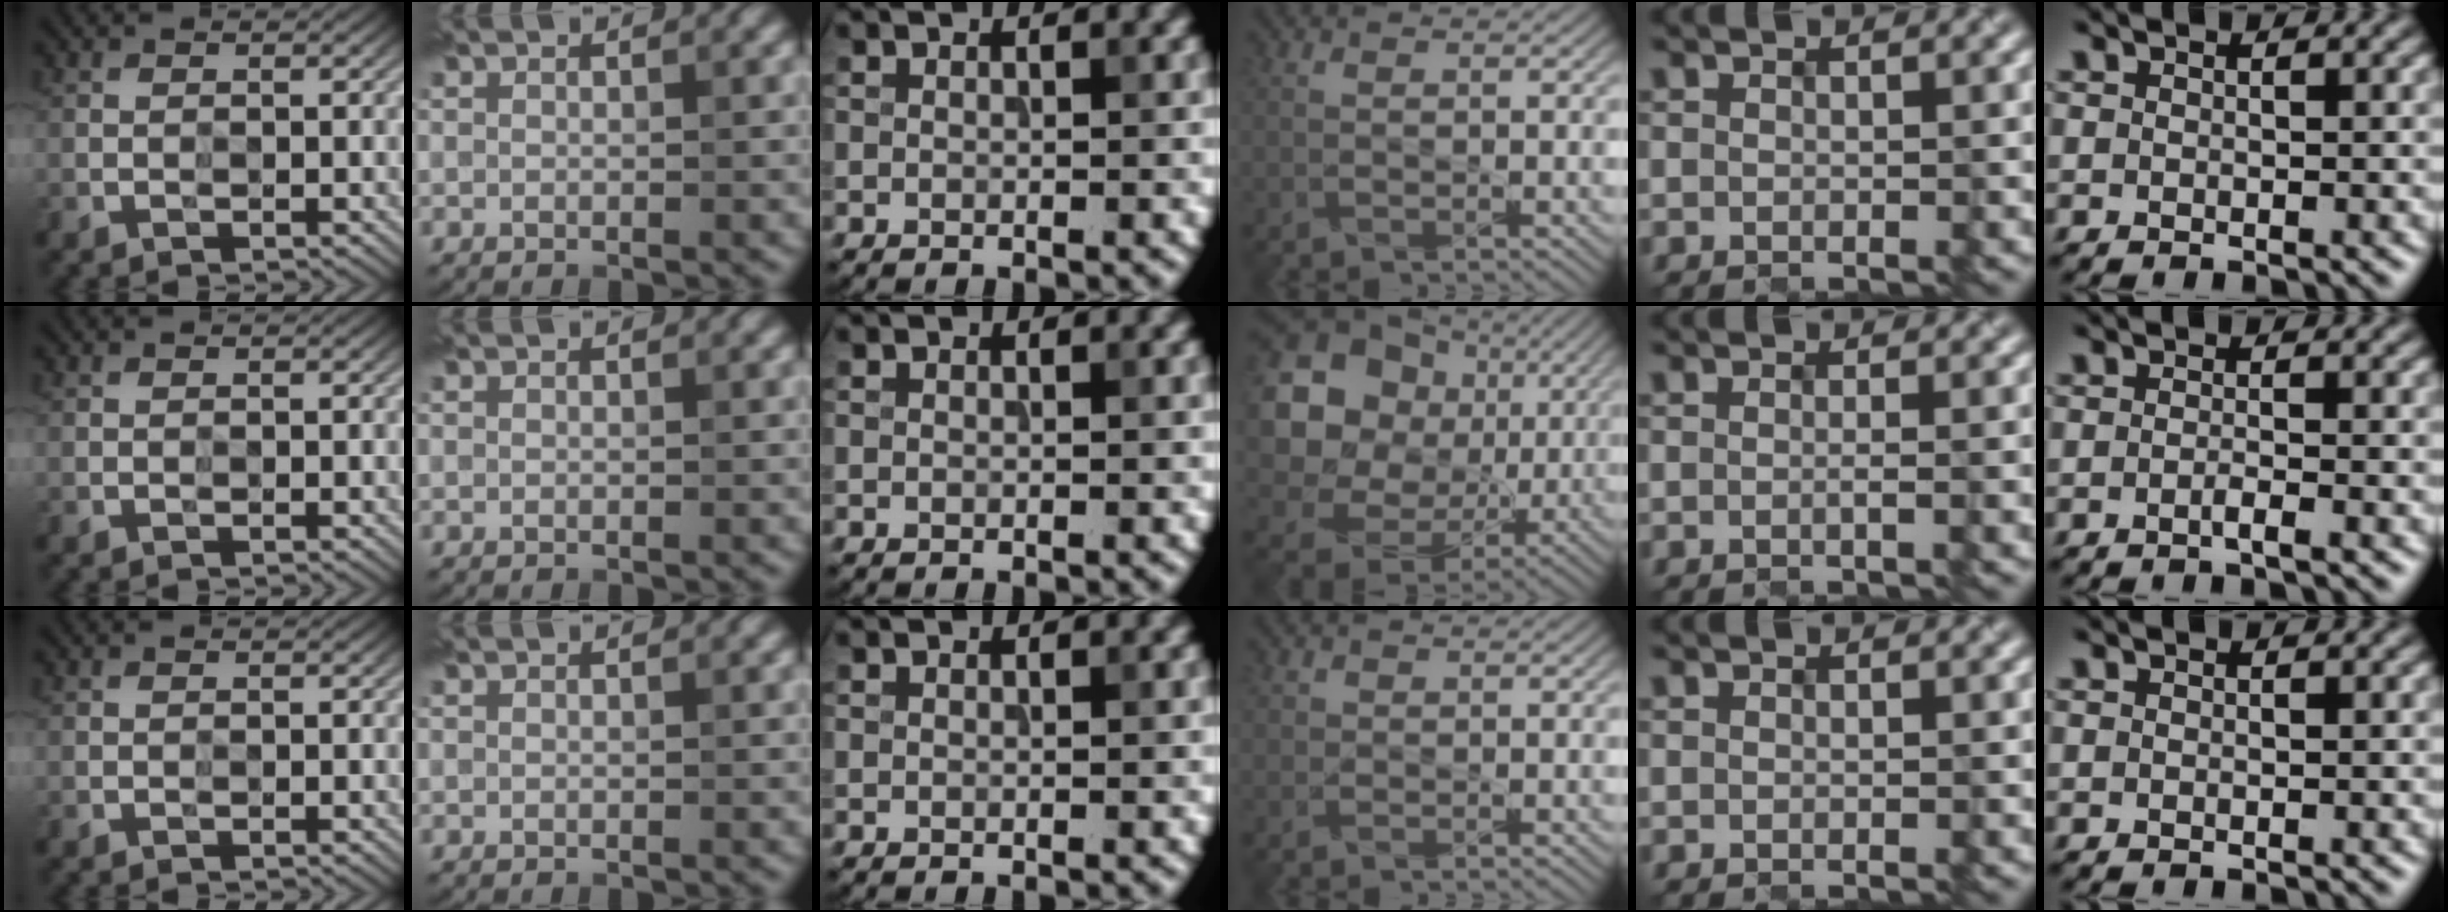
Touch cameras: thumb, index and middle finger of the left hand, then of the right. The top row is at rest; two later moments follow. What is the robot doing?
{"motion": "insert", "object": "file holder"}